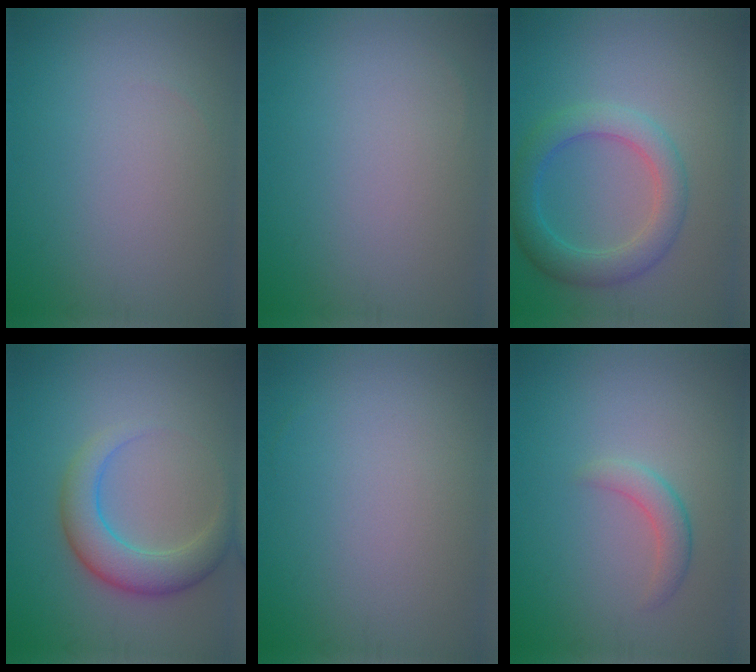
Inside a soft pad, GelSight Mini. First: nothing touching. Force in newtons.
{"total": 0.0}
{"total": 4.3, "press": 4.3, "slide": 0.1}
{"total": 4.6, "press": 4.6, "slide": 0.3}
{"total": 0.0}
{"total": 1.9, "press": 1.9, "slide": 0.1}